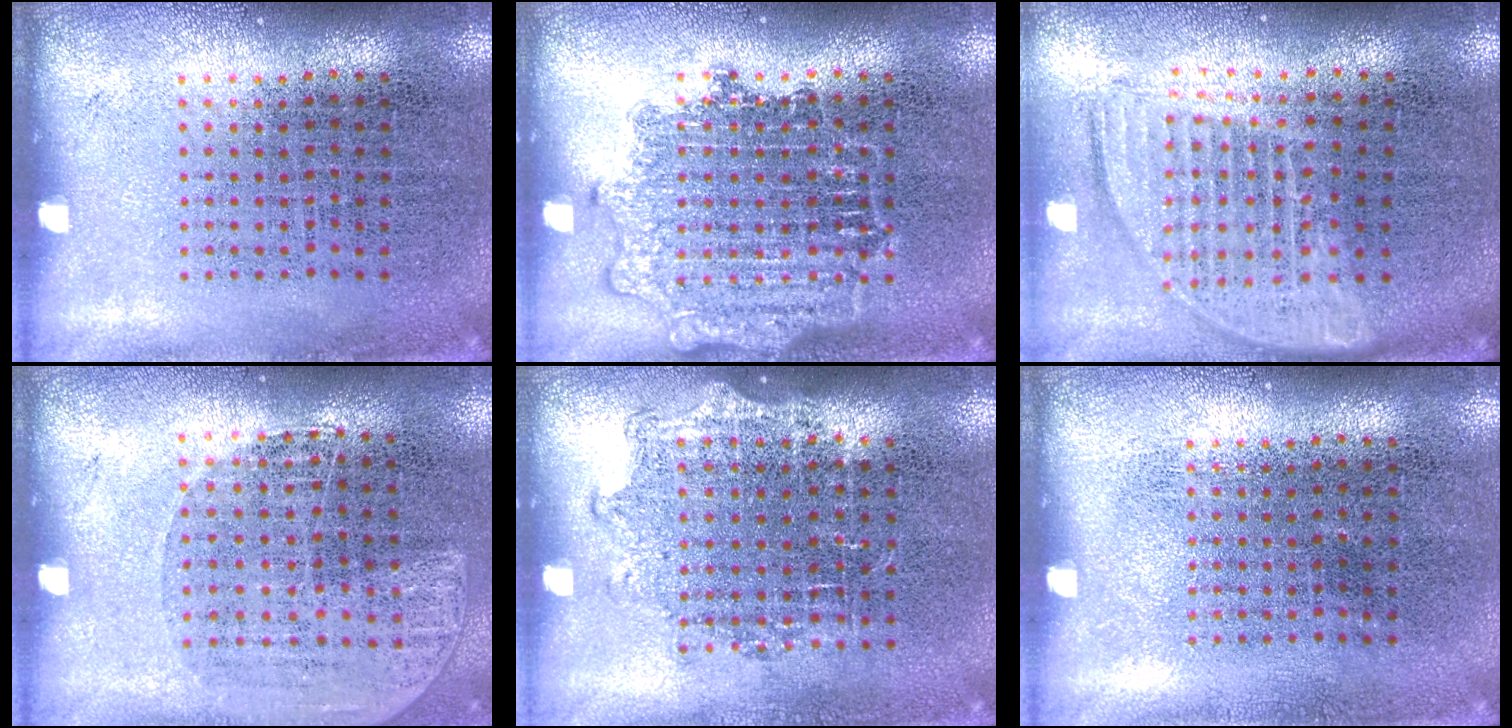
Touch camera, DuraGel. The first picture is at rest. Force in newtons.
{"total": 2.6, "press": 2.6, "slide": 0.4}
{"total": 1.7, "press": 1.4, "slide": 0.9}
{"total": 1.1, "press": 1.0, "slide": 0.5}
{"total": 0.9, "press": 0.8, "slide": 0.4}
{"total": 0.0}